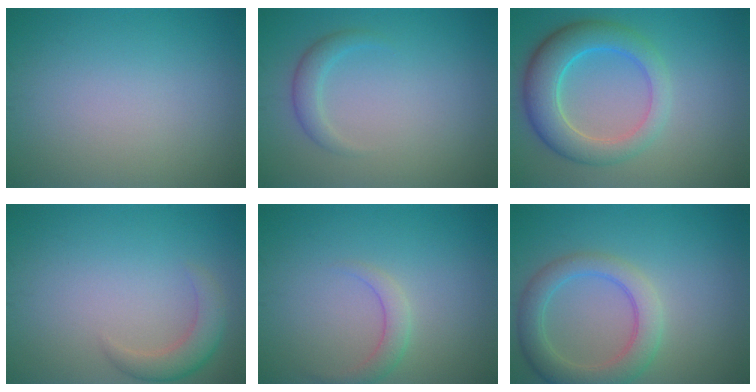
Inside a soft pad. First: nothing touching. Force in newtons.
{"total": 1.8, "press": 1.8, "slide": 0.1}
{"total": 6.3, "press": 6.3, "slide": 0.4}
{"total": 2.8, "press": 2.8, "slide": 0.2}
{"total": 1.8, "press": 1.8, "slide": 0.1}
{"total": 4.7, "press": 4.7, "slide": 0.4}